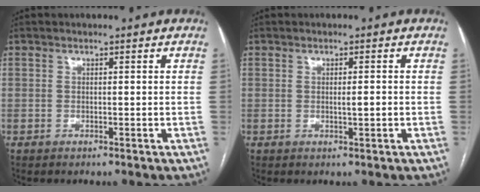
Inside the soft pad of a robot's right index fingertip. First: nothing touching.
{"total": 1.4, "force": [-0.1, 0.1, 1.4], "torque": [-0.026, -0.001, -0.001]}